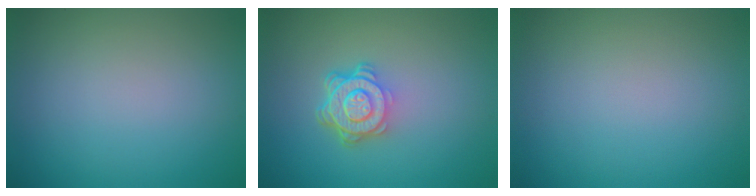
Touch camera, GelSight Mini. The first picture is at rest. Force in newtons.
{"total": 4.6, "press": 3.3, "slide": 3.2}
{"total": 0.0}